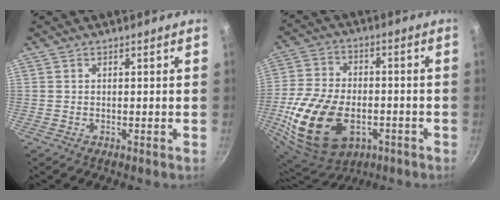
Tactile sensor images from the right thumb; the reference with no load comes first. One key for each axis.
{"total": 21.6, "fx": -6.2, "fy": 13.8, "fz": 15.4, "tx": -0.292, "ty": 0.016, "tz": -0.099}